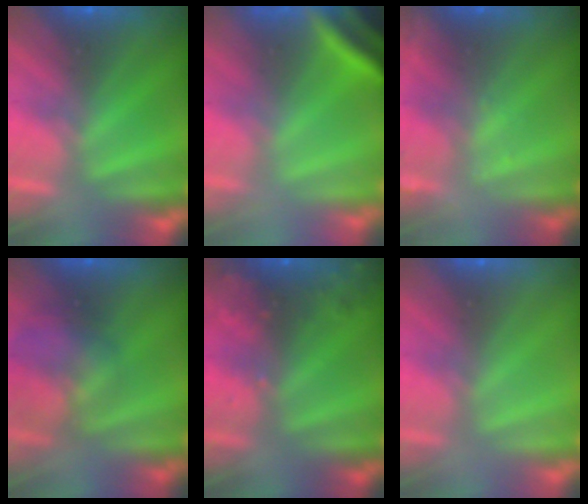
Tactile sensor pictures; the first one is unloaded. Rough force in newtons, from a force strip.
{"total": 4.1}
{"total": 2.1}
{"total": 2.3}
{"total": 9.0}
{"total": 2.9}